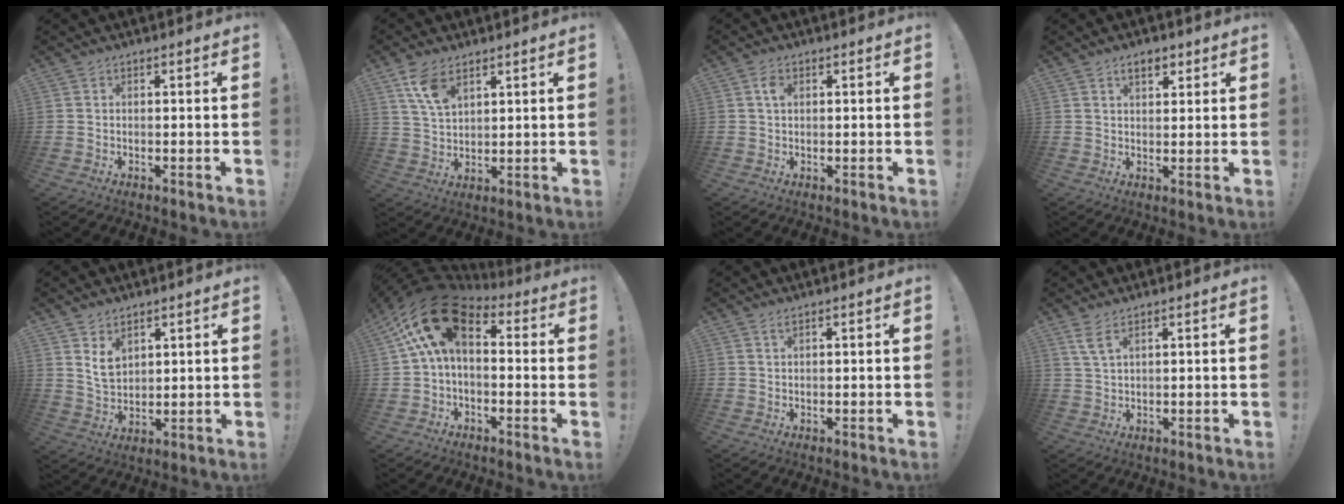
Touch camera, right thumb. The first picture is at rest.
{"total": 8.4, "force": [5.1, 4.2, 5.3], "torque": [-0.098, -0.018, 0.097]}
{"total": 2.7, "force": [0.9, 1.7, 2.0], "torque": [-0.028, -0.001, 0.011]}
{"total": 4.4, "force": [2.4, 2.3, 2.8], "torque": [-0.041, -0.004, 0.041]}
{"total": 6.6, "force": [4.0, 4.5, 2.8], "torque": [-0.036, -0.027, 0.073]}
{"total": 16.8, "force": [6.0, 9.4, 12.6], "torque": [-0.247, -0.018, 0.109]}
{"total": 1.0, "force": [0.5, 0.0, 0.9], "torque": [-0.010, -0.002, 0.007]}
{"total": 4.5, "force": [2.5, 1.2, 3.5], "torque": [-0.064, -0.008, 0.045]}